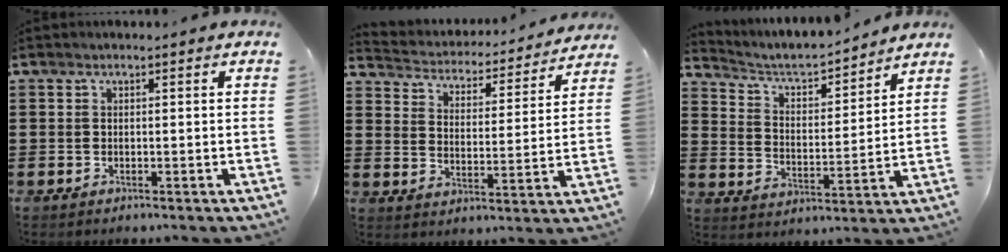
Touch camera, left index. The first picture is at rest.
{"total": 3.2, "force": [3.2, 0.4, -0.2], "torque": [-0.019, -0.032, 0.045]}
{"total": 4.6, "force": [4.2, 1.0, 1.5], "torque": [-0.050, -0.031, 0.065]}